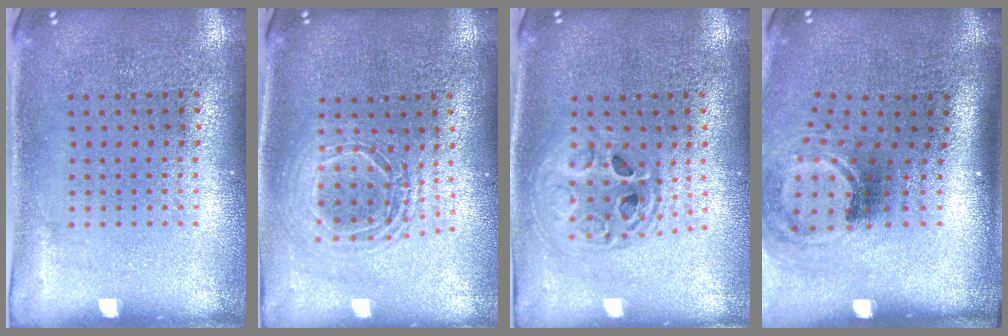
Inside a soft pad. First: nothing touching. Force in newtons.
{"total": 1.5, "press": 1.3, "slide": 0.8}
{"total": 1.7, "press": 1.4, "slide": 0.9}
{"total": 2.0, "press": 1.3, "slide": 1.5}